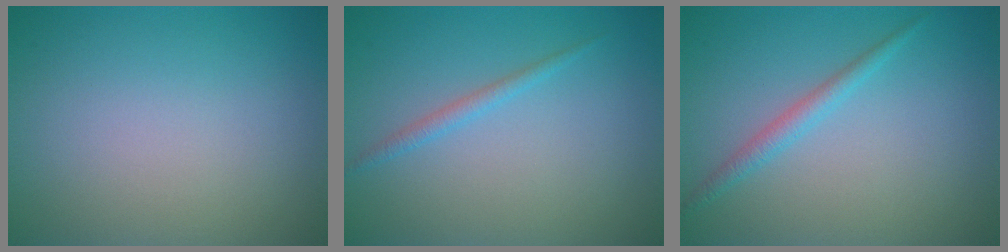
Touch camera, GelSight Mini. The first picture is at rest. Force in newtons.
{"total": 1.2, "press": 1.2, "slide": 0.1}
{"total": 1.6, "press": 1.6, "slide": 0.1}